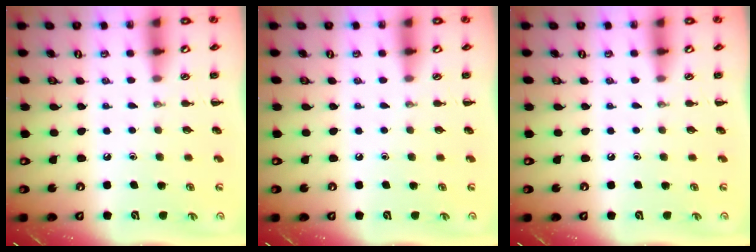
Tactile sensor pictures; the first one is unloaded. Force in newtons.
{"total": 0.0}
{"total": 0.0}